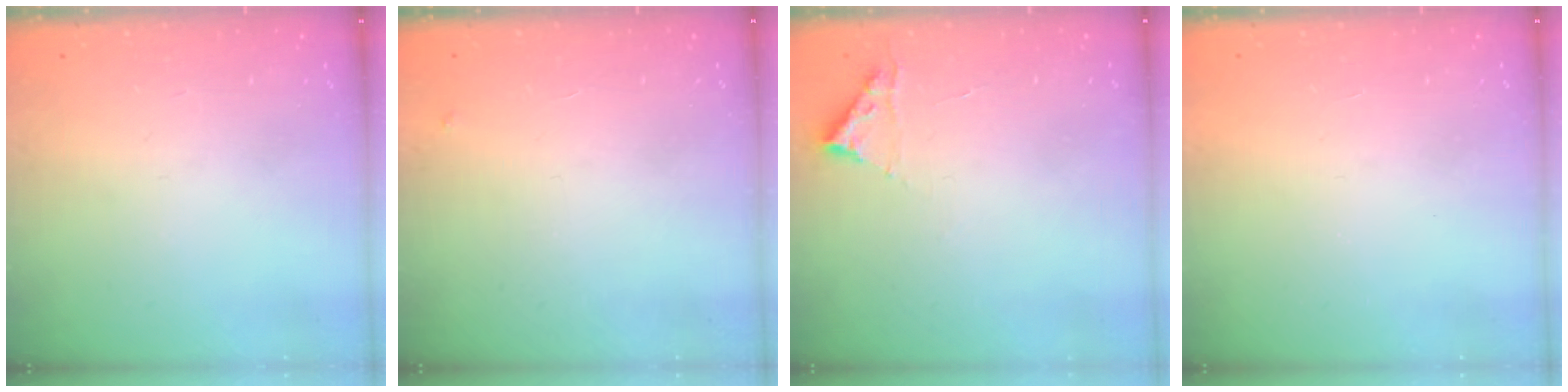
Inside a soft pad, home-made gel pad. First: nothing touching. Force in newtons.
{"total": 3.8, "press": 3.8, "slide": 0.2}
{"total": 2.8, "press": 2.8, "slide": 0.3}
{"total": 1.7, "press": 1.6, "slide": 0.1}